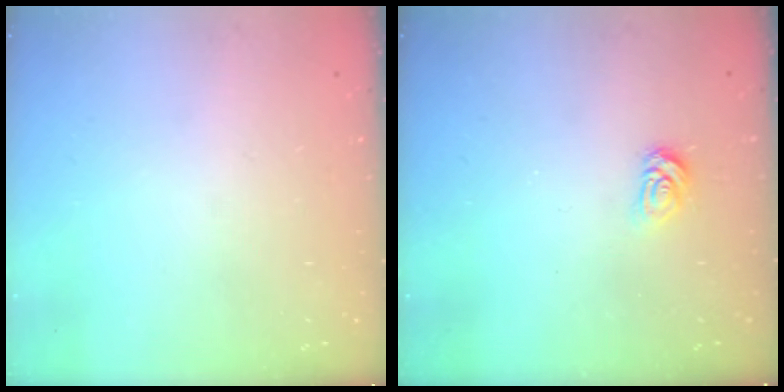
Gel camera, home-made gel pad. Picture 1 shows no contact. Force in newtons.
{"total": 4.6, "press": 4.5, "slide": 0.6}